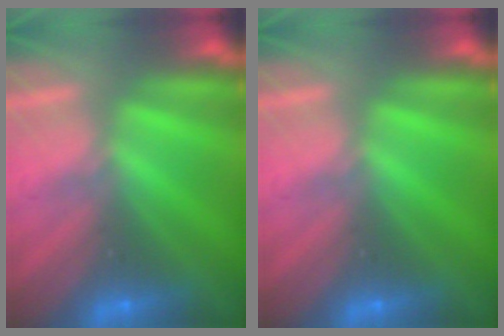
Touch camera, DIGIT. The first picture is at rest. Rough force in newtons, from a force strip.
{"total": 0.0}